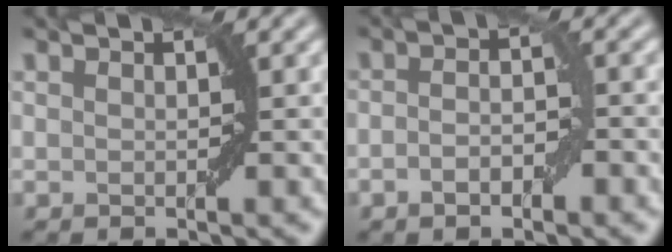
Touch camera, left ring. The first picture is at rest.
{"total": 2.7, "force": [-0.9, 1.0, 2.3], "torque": [-0.039, 0.000, -0.017]}